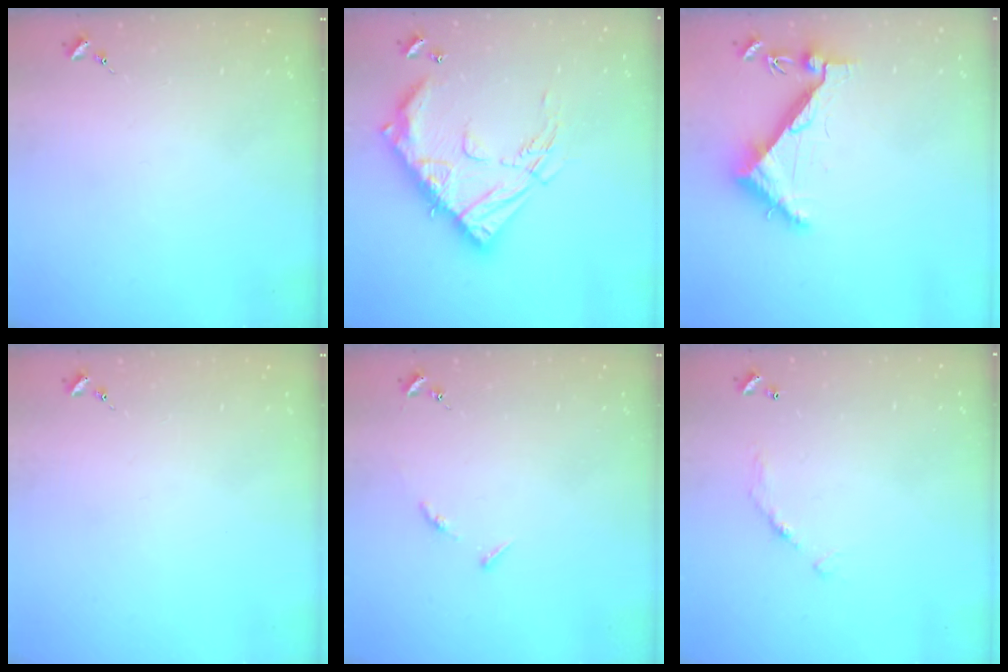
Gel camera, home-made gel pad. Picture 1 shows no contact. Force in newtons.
{"total": 21.3, "press": 21.2, "slide": 2.1}
{"total": 6.3, "press": 6.2, "slide": 0.7}
{"total": 0.0}
{"total": 4.5, "press": 4.4, "slide": 0.5}
{"total": 6.8, "press": 6.8, "slide": 0.5}